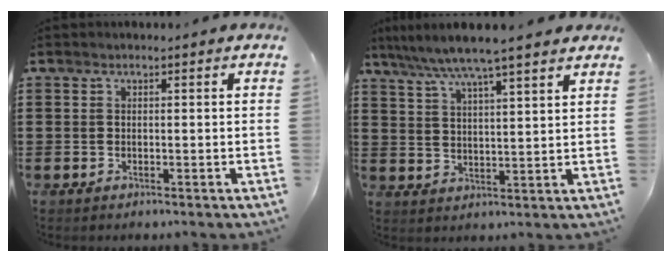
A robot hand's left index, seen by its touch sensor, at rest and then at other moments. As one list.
[{"total": 6.0, "force": [5.1, -0.4, 3.1], "torque": [-0.079, -0.023, 0.086]}]